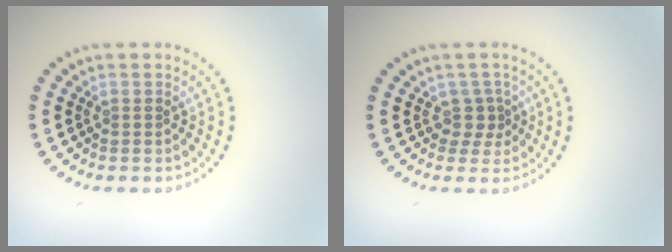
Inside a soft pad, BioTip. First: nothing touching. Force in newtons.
{"total": 1.8, "press": 1.1, "slide": 1.4}